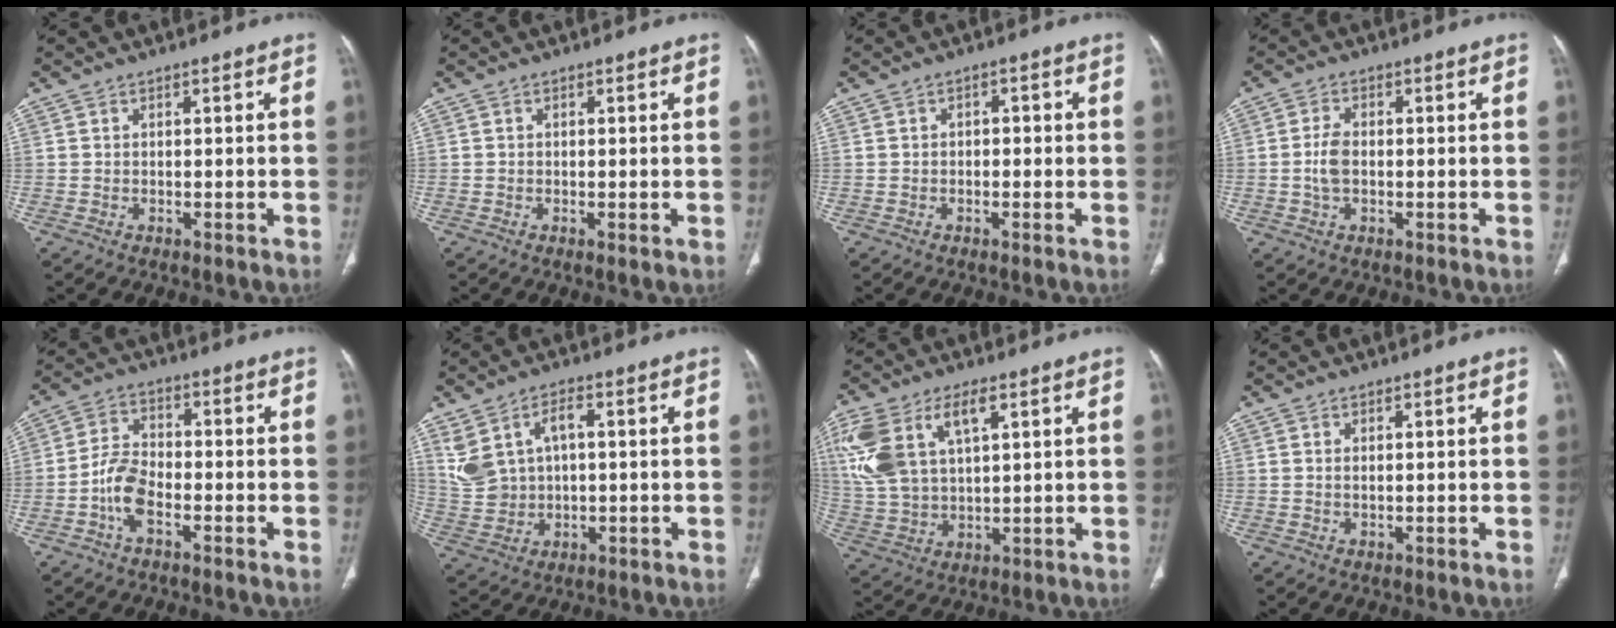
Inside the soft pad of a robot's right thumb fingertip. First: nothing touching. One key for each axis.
{"total": 0.7, "fx": -0.1, "fy": 0.1, "fz": 0.6, "tx": -0.016, "ty": -0.004, "tz": -0.002}
{"total": 1.6, "fx": -0.3, "fy": 1.2, "fz": 1.0, "tx": -0.004, "ty": 0.006, "tz": -0.010}
{"total": 3.9, "fx": -0.4, "fy": 2.2, "fz": 3.1, "tx": -0.069, "ty": 0.007, "tz": -0.011}
{"total": 6.7, "fx": -2.8, "fy": 3.4, "fz": 5.1, "tx": -0.099, "ty": 0.023, "tz": -0.059}
{"total": 8.8, "fx": 2.4, "fy": 5.8, "fz": 6.2, "tx": -0.121, "ty": 0.006, "tz": 0.060}
{"total": 16.2, "fx": 6.4, "fy": 8.5, "fz": 12.2, "tx": -0.271, "ty": -0.002, "tz": 0.129}
{"total": 0.5, "fx": 0.2, "fy": 0.2, "fz": 0.5, "tx": -0.016, "ty": 0.003, "tz": 0.006}